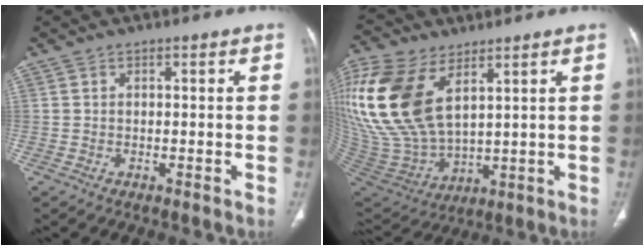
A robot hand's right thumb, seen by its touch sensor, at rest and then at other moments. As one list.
[{"total": 21.6, "force": [8.2, 12.1, 15.9], "torque": [-0.352, -0.035, 0.172]}]